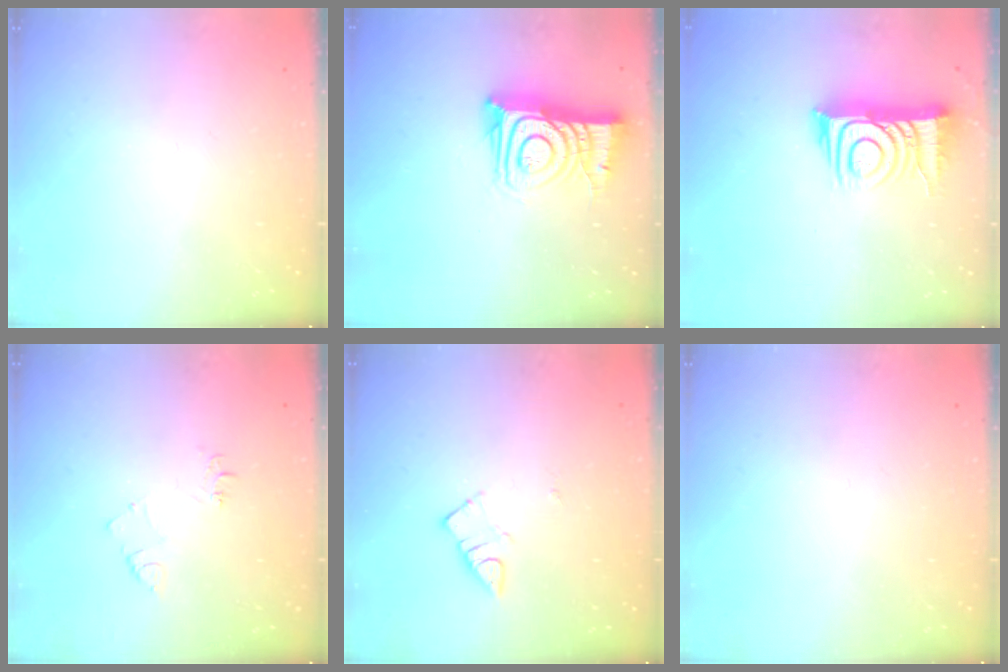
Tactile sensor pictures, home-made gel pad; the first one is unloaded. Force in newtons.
{"total": 14.8, "press": 14.7, "slide": 1.6}
{"total": 12.6, "press": 12.6, "slide": 0.9}
{"total": 6.7, "press": 6.7, "slide": 0.8}
{"total": 2.8, "press": 2.7, "slide": 0.3}
{"total": 0.0}